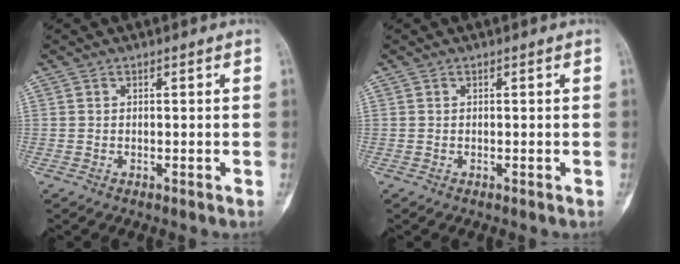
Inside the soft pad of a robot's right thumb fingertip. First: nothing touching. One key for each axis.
{"total": 0.0}